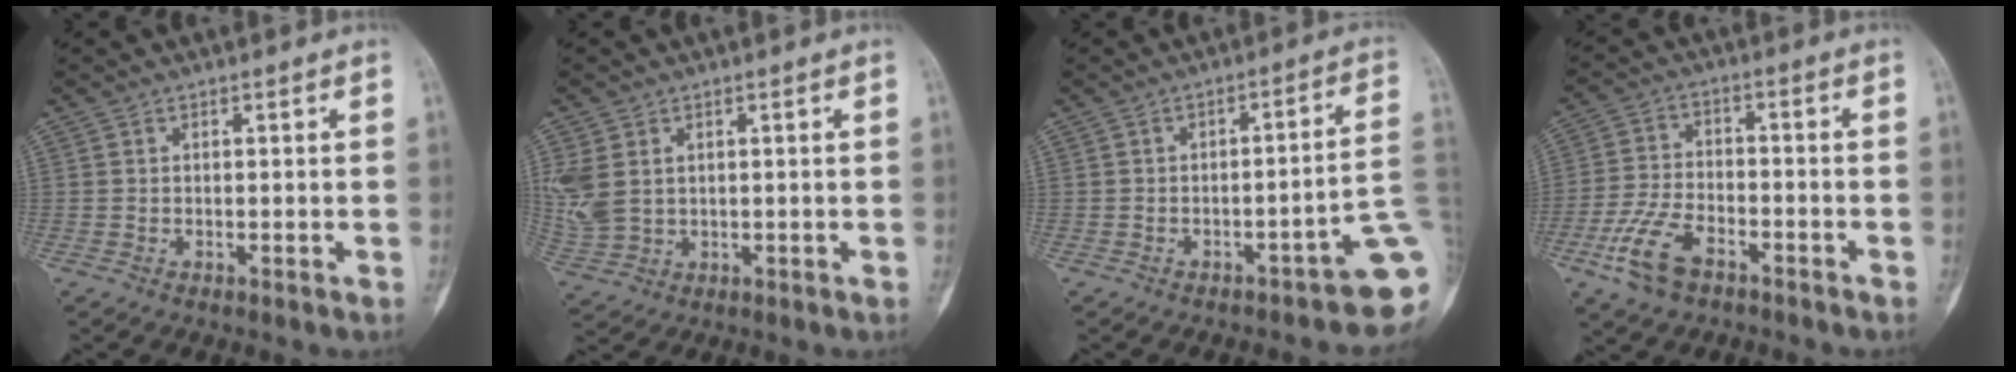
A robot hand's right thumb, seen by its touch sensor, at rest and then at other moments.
{"total": 7.5, "force": [1.7, 5.4, 4.9], "torque": [-0.120, 0.000, 0.049]}
{"total": 10.7, "force": [-4.5, 2.5, 9.4], "torque": [-0.095, 0.048, -0.057]}
{"total": 10.0, "force": [-5.5, 5.2, 6.4], "torque": [-0.138, 0.021, -0.106]}